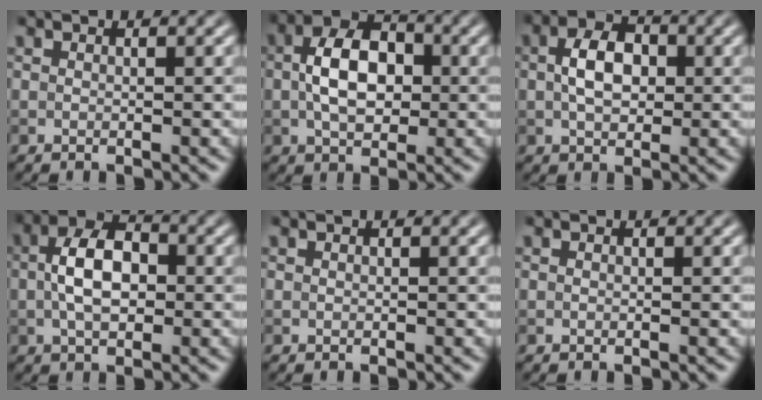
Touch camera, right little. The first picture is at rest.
{"total": 6.1, "force": [-0.1, 3.7, 4.8], "torque": [-0.086, 0.009, -0.007]}
{"total": 4.4, "force": [0.3, 2.8, 3.3], "torque": [-0.064, 0.007, 0.000]}
{"total": 5.4, "force": [-0.3, 3.0, 4.4], "torque": [-0.083, 0.009, -0.011]}
{"total": 0.0}
{"total": 0.0}